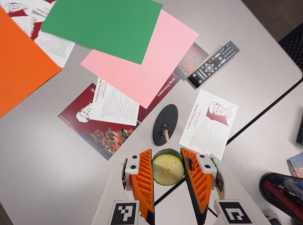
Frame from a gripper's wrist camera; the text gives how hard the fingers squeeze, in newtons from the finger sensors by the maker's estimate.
{"total": 10.0, "left": 10.2, "right": 9.7}